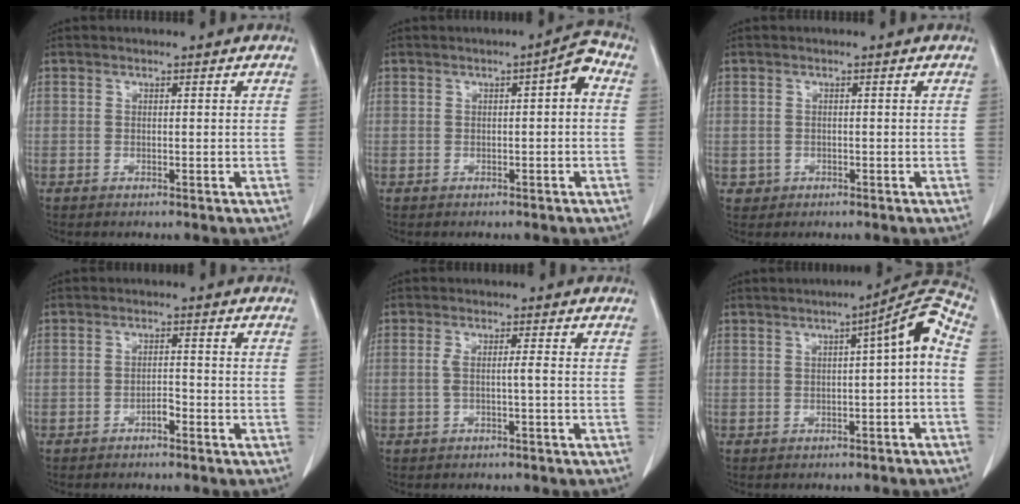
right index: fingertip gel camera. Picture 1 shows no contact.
{"total": 3.6, "force": [0.6, 0.6, 3.5], "torque": [-0.045, 0.012, 0.003]}
{"total": 1.5, "force": [-0.1, 1.5, 0.2], "torque": [0.000, 0.004, 0.001]}
{"total": 1.6, "force": [-1.1, 0.5, 1.1], "torque": [-0.016, 0.003, -0.019]}
{"total": 2.3, "force": [-0.3, -0.1, 2.2], "torque": [-0.044, 0.004, -0.005]}
{"total": 6.8, "force": [-0.1, 0.6, 6.7], "torque": [-0.084, 0.023, -0.007]}